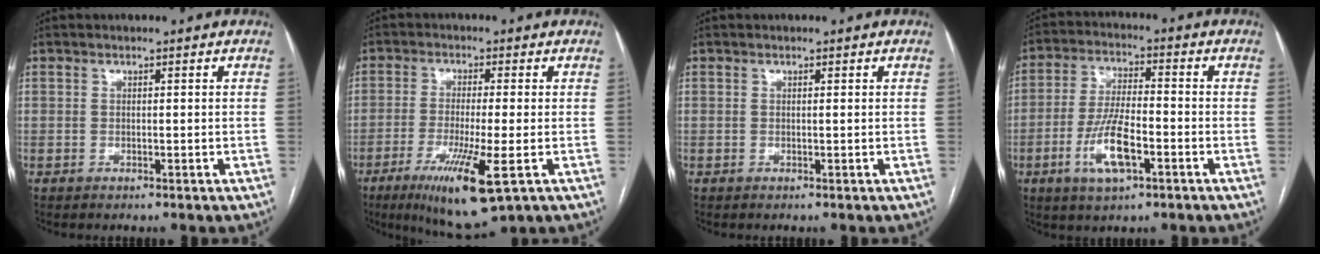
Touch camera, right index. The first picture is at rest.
{"total": 11.2, "force": [-4.8, 0.8, 10.1], "torque": [-0.185, -0.036, -0.075]}
{"total": 0.0}
{"total": 9.5, "force": [-3.8, 2.8, 8.3], "torque": [-0.171, -0.002, -0.067]}